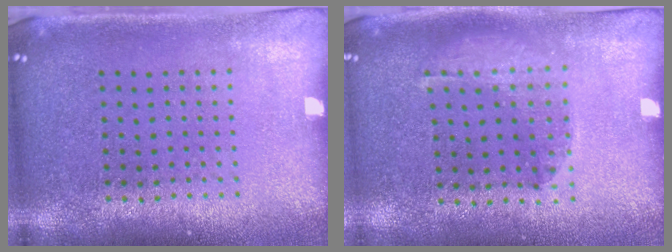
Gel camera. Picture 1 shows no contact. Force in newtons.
{"total": 1.0, "press": 1.0, "slide": 0.1}